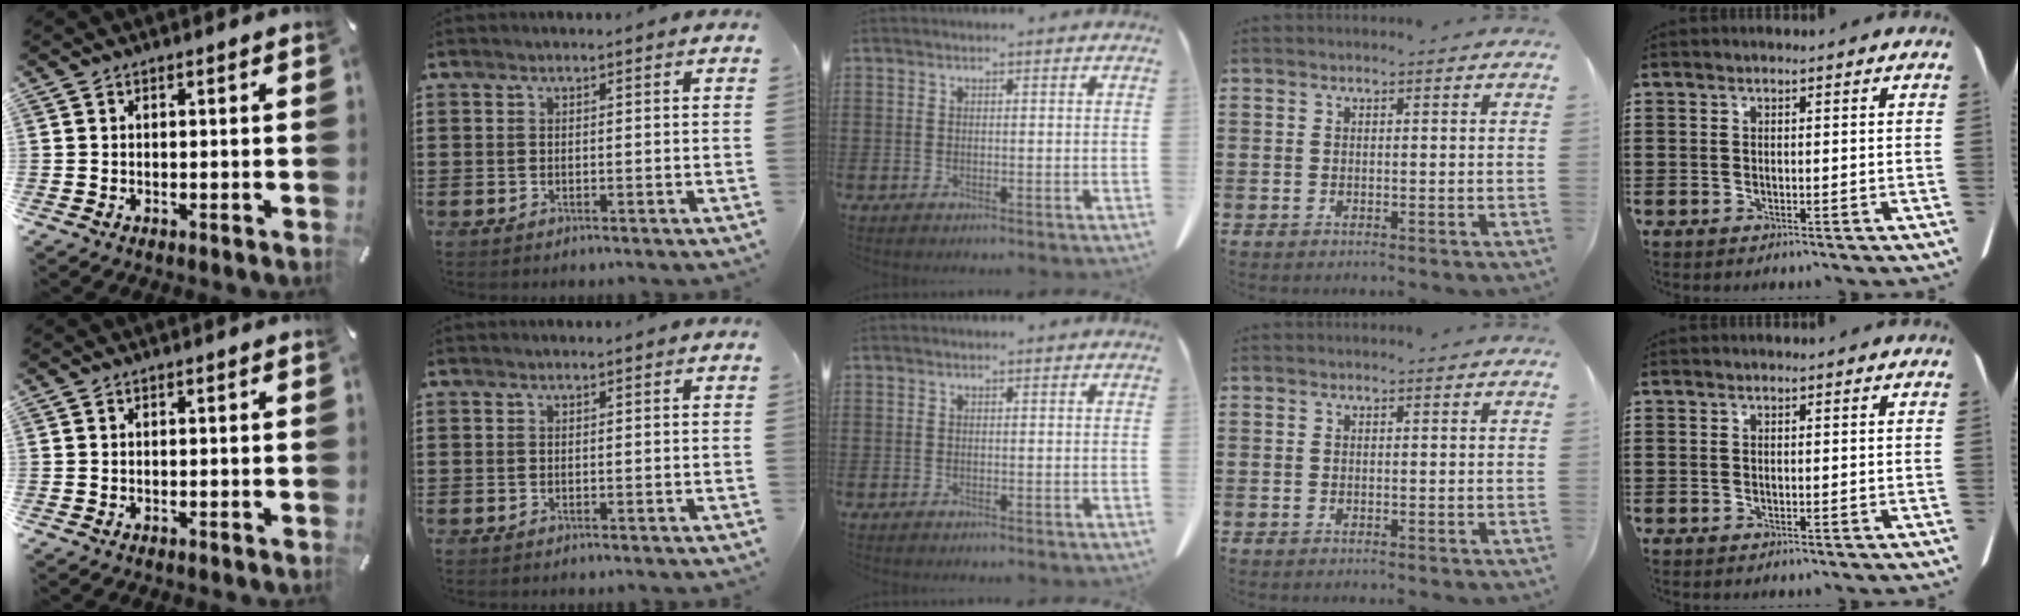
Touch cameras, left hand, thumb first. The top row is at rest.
{}